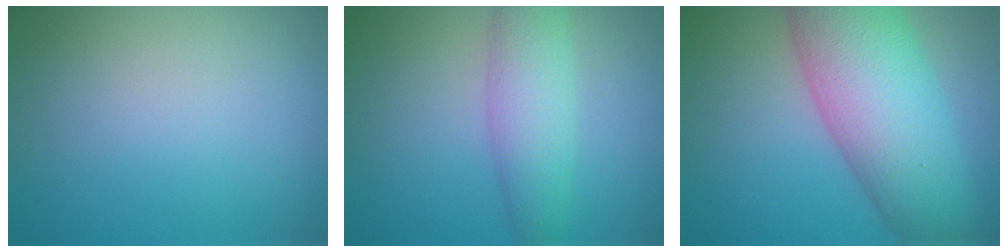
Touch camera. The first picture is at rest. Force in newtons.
{"total": 4.3, "press": 4.3, "slide": 0.1}
{"total": 11.6, "press": 11.6, "slide": 0.4}